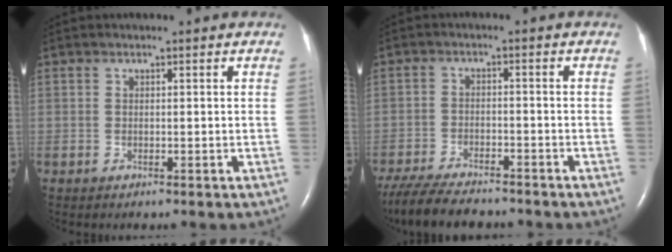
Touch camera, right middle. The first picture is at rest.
{"total": 11.6, "force": [-10.0, 2.3, 5.4], "torque": [-0.097, -0.022, -0.160]}